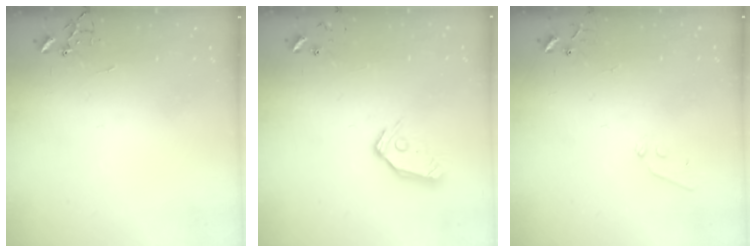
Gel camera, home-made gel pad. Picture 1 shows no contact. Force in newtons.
{"total": 10.1, "press": 10.1, "slide": 1.2}
{"total": 5.2, "press": 5.2, "slide": 0.5}